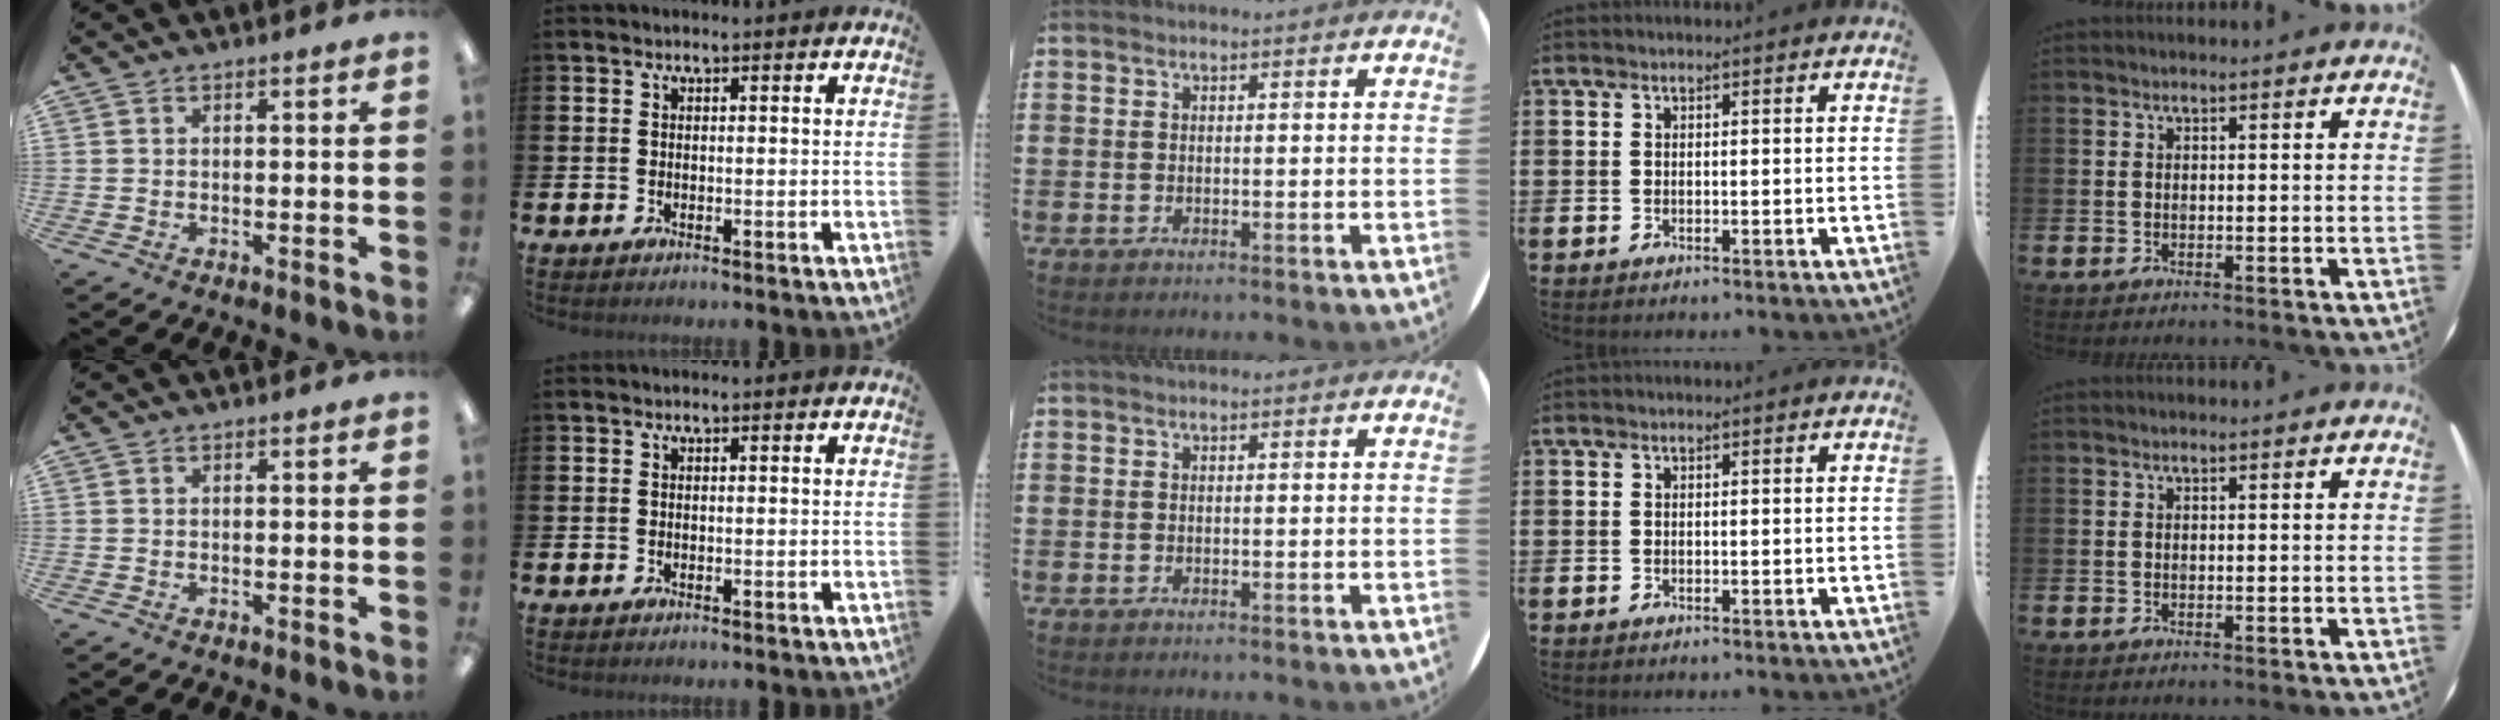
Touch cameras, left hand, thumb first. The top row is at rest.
{}